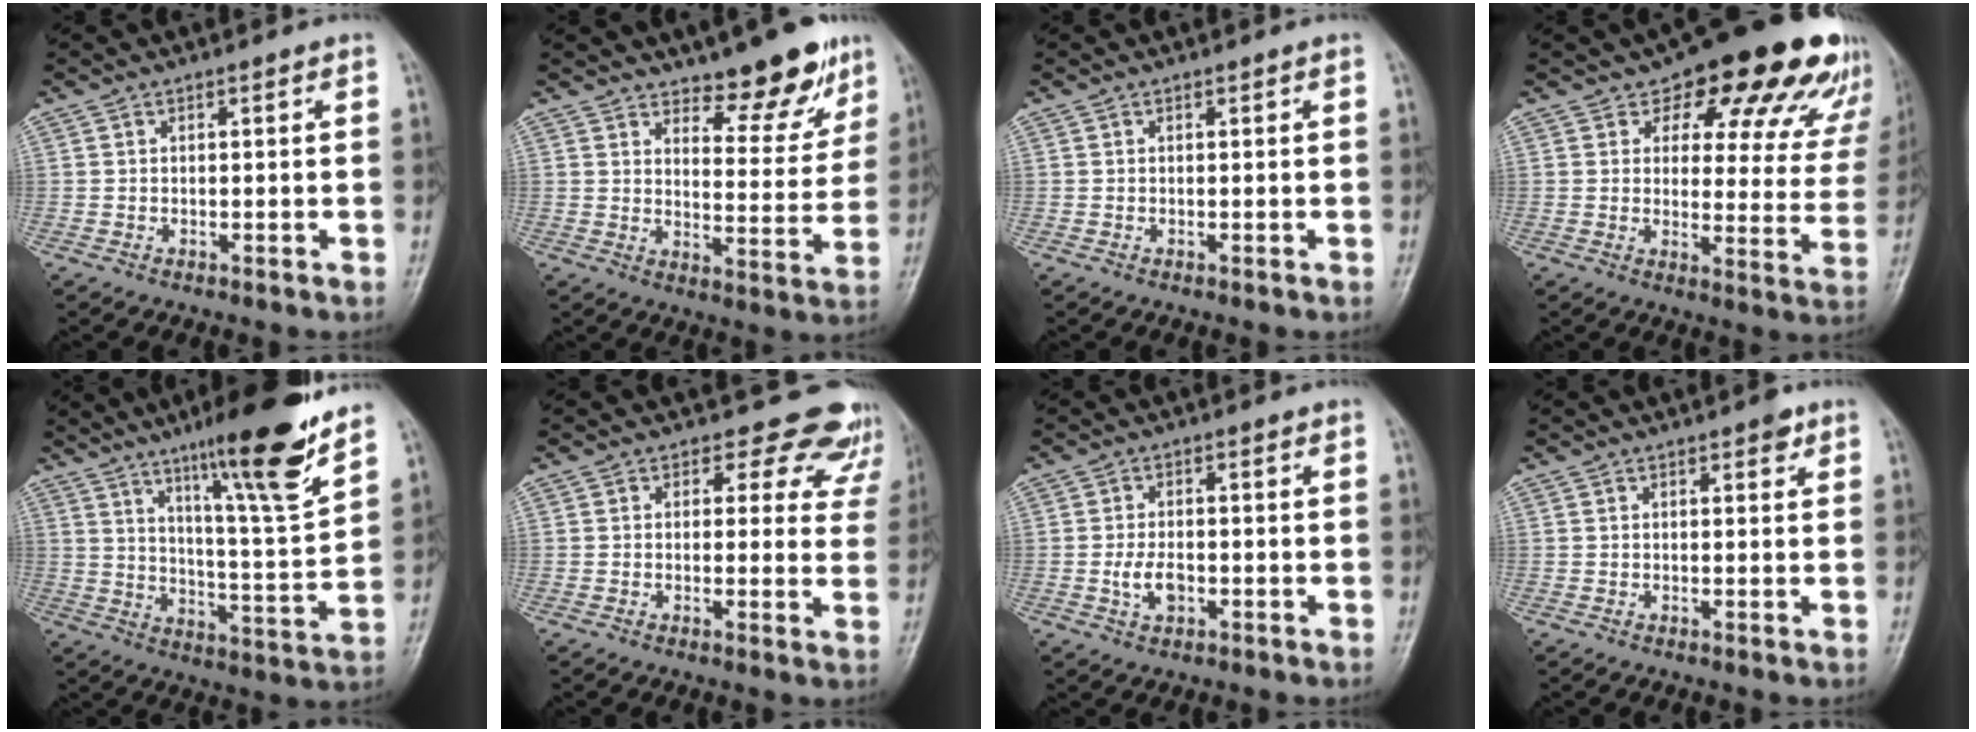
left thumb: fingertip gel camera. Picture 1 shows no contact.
{"total": 10.9, "force": [8.2, 4.1, 6.0], "torque": [-0.043, -0.061, 0.123]}
{"total": 0.0}
{"total": 22.4, "force": [15.3, 10.1, 12.8], "torque": [-0.116, -0.062, 0.179]}
{"total": 18.0, "force": [12.2, 1.6, 13.1], "torque": [-0.181, -0.073, 0.191]}
{"total": 10.2, "force": [8.5, 5.5, 1.4], "torque": [0.047, -0.042, 0.064]}
{"total": 4.1, "force": [-1.1, 2.5, 3.1], "torque": [-0.057, 0.003, -0.019]}
{"total": 1.9, "force": [1.1, 0.9, 1.3], "torque": [-0.010, -0.003, 0.011]}